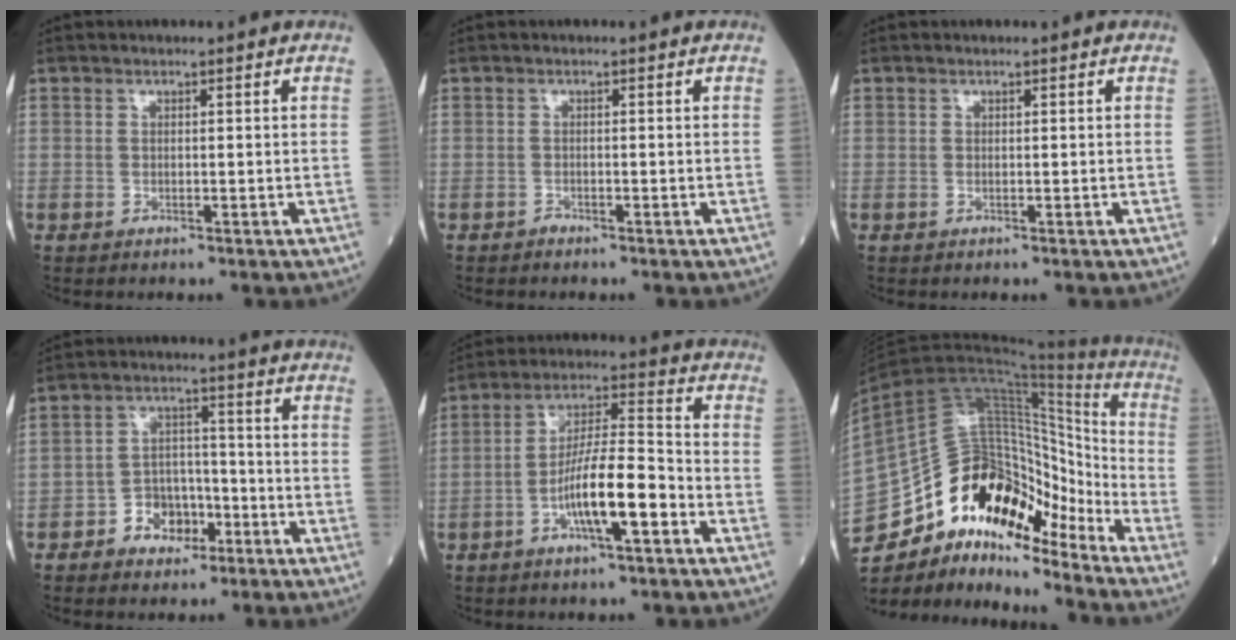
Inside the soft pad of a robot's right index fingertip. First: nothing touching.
{"total": 0.5, "force": [-0.5, 0.1, 0.1], "torque": [-0.002, -0.001, -0.012]}
{"total": 0.0}
{"total": 6.4, "force": [-3.3, 4.4, 3.1], "torque": [-0.054, 0.022, -0.055]}
{"total": 10.8, "force": [-4.1, 1.7, 9.8], "torque": [-0.181, 0.009, -0.074]}
{"total": 21.6, "force": [-15.4, 8.5, 12.6], "torque": [-0.241, 0.055, -0.262]}